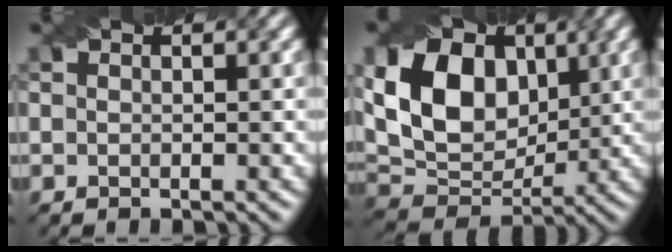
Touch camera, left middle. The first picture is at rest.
{"total": 11.5, "force": [2.8, 7.9, 7.9], "torque": [-0.160, 0.016, 0.040]}